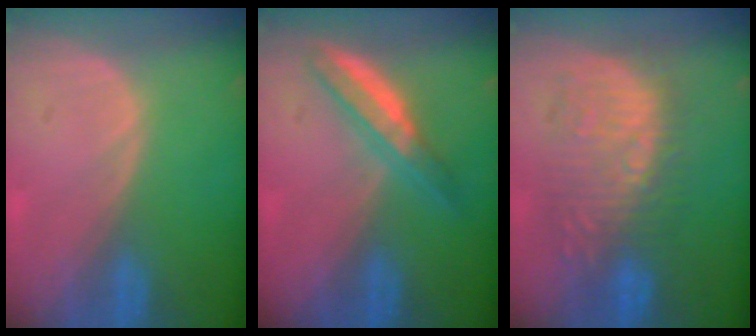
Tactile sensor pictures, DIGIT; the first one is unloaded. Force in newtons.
{"total": 4.8, "press": 4.7, "slide": 0.3}
{"total": 9.5, "press": 9.4, "slide": 1.0}